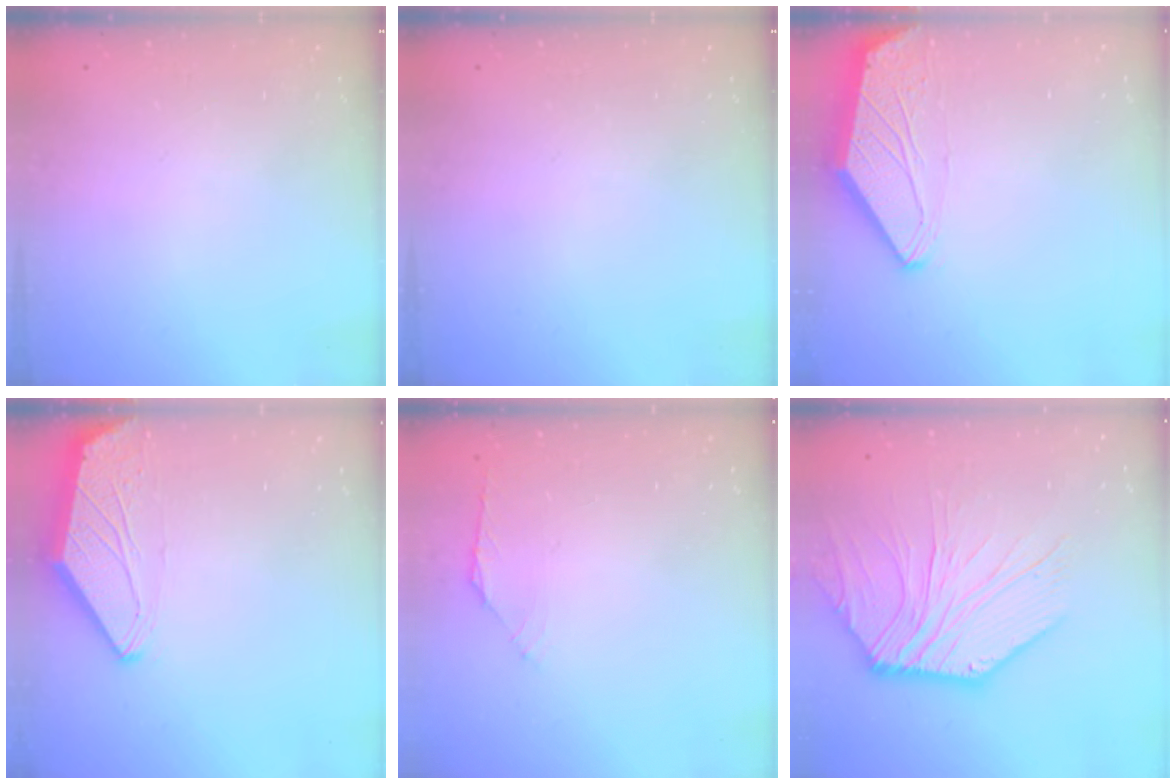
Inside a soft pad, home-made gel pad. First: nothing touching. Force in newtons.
{"total": 0.0}
{"total": 0.0}
{"total": 0.0}
{"total": 2.4, "press": 2.3, "slide": 0.7}
{"total": 10.7, "press": 10.7, "slide": 0.8}